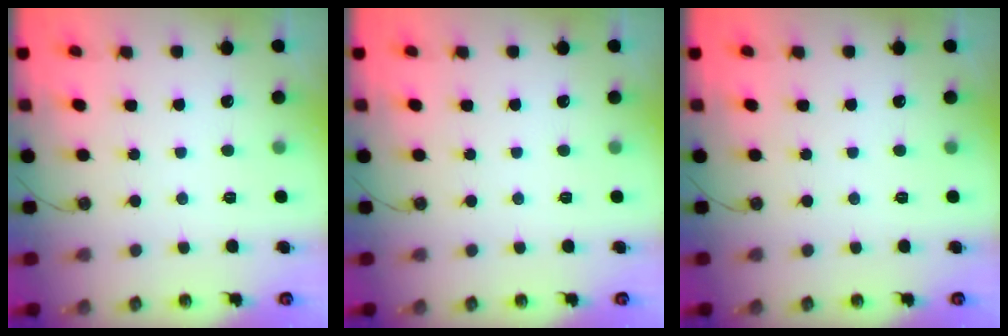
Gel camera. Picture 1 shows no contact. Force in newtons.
{"total": 0.0}
{"total": 0.0}